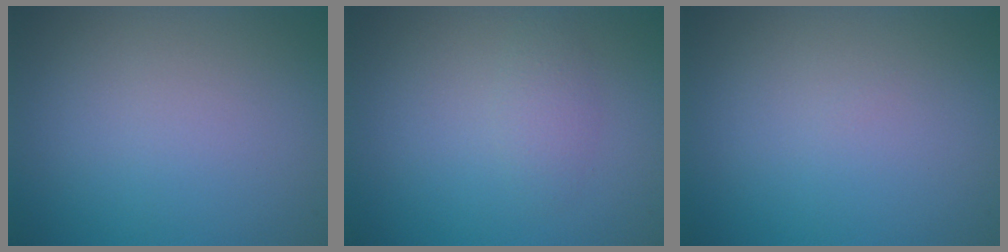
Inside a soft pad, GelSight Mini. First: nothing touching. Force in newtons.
{"total": 1.4, "press": 1.4, "slide": 0.1}
{"total": 0.0}